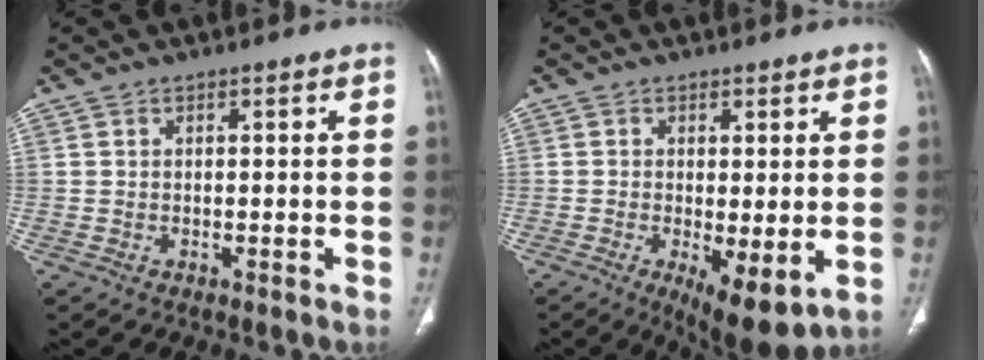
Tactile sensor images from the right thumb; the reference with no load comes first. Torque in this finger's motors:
{"motor_torque": [0.01, 0.78, -0.10, -0.10, 0.05]}